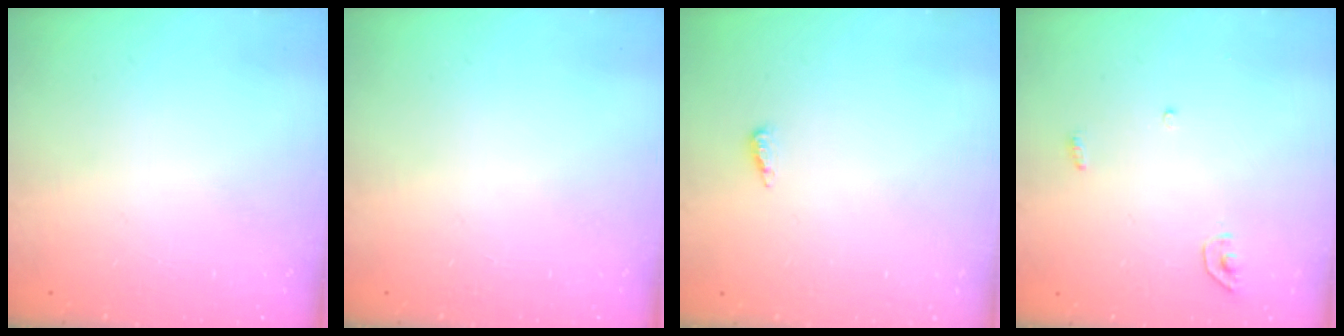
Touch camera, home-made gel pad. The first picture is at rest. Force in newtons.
{"total": 0.0}
{"total": 4.3, "press": 4.2, "slide": 0.9}
{"total": 3.5, "press": 3.5, "slide": 0.3}